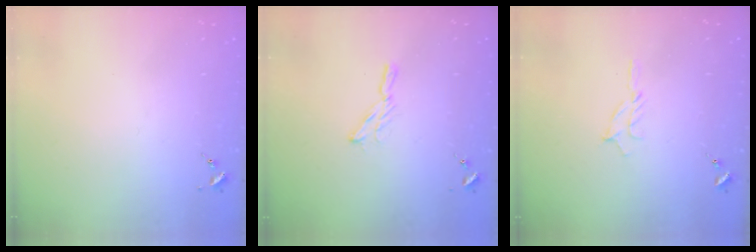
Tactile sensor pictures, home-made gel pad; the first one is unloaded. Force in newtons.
{"total": 5.3, "press": 5.3, "slide": 0.5}
{"total": 5.0, "press": 5.0, "slide": 0.6}